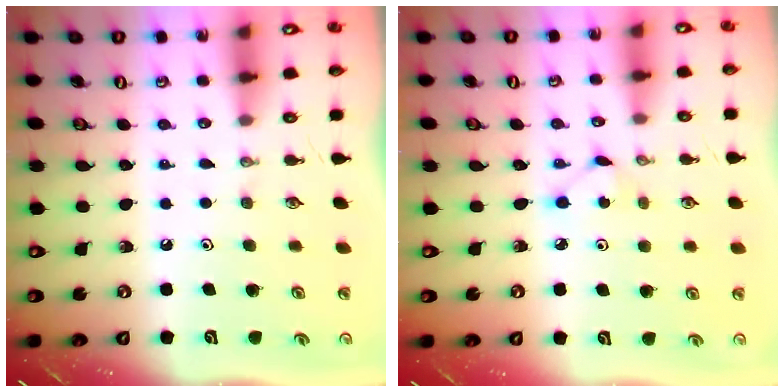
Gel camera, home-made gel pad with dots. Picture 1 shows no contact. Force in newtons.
{"total": 3.4, "press": 3.3, "slide": 0.4}